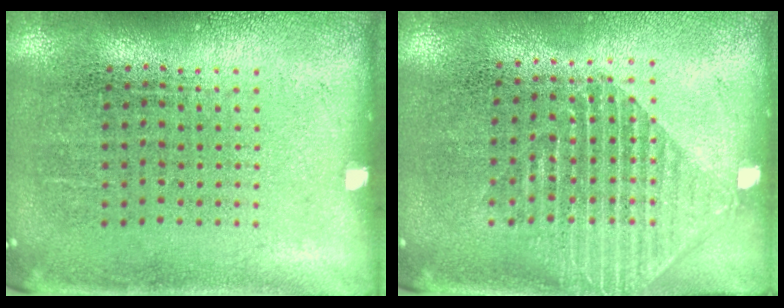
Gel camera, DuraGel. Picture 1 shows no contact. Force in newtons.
{"total": 1.5, "press": 1.3, "slide": 0.8}